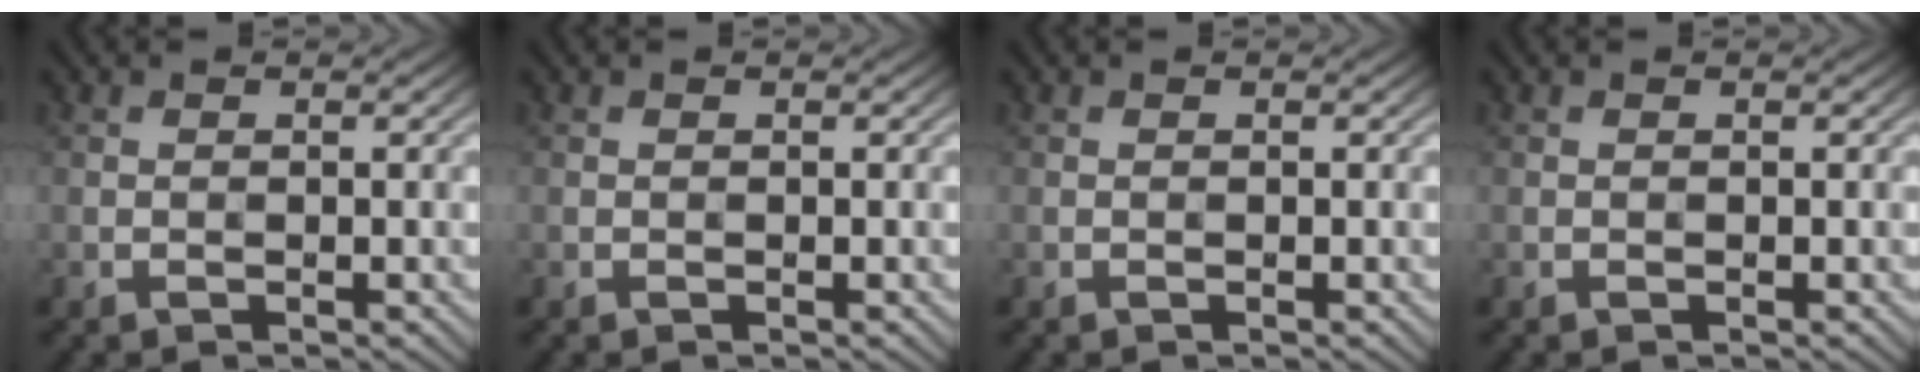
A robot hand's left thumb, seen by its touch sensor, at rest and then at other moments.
{"total": 0.0}
{"total": 0.0}
{"total": 0.0}